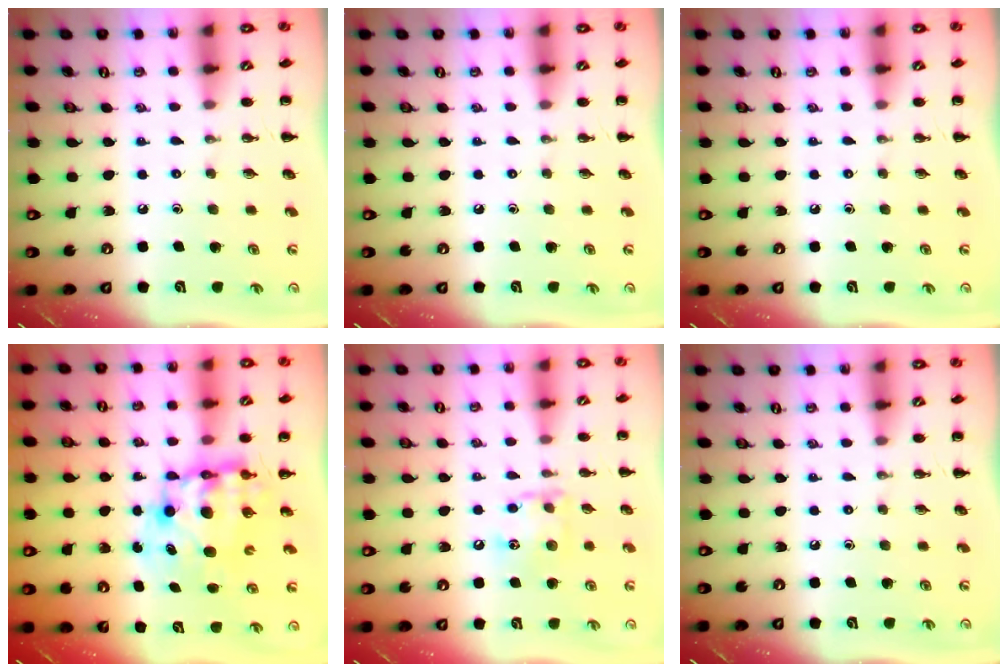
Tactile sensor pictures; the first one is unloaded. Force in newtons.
{"total": 0.0}
{"total": 0.0}
{"total": 9.8, "press": 9.5, "slide": 2.6}
{"total": 10.9, "press": 10.8, "slide": 0.9}
{"total": 0.0}